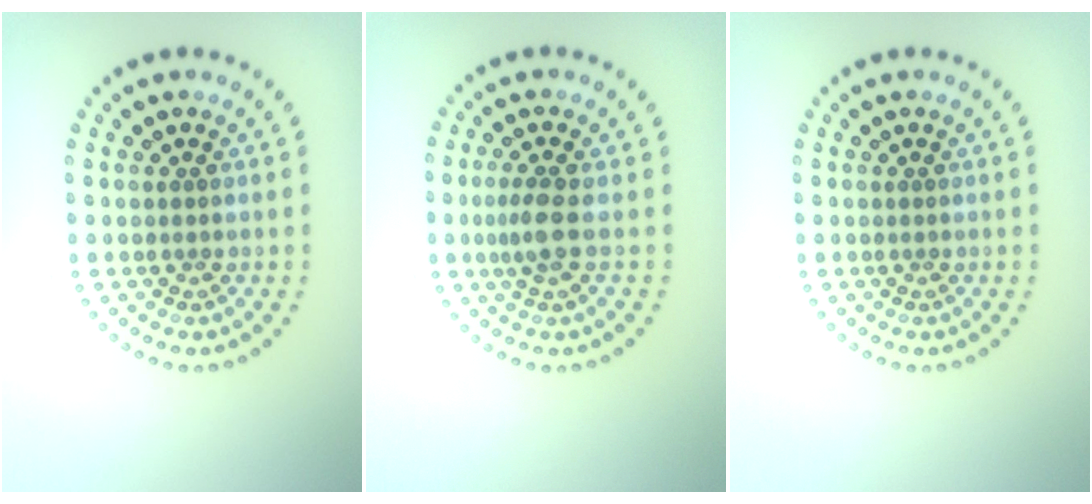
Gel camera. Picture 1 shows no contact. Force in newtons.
{"total": 2.2, "press": 1.8, "slide": 1.3}
{"total": 0.0}